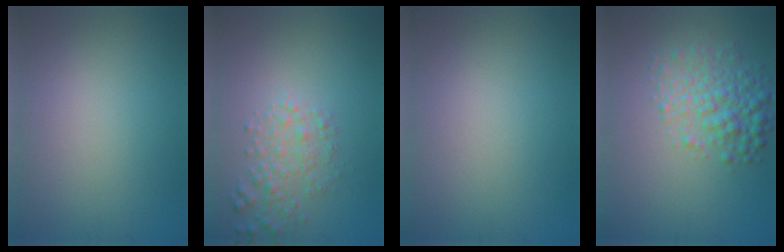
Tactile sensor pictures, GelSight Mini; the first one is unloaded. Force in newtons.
{"total": 2.5, "press": 2.5, "slide": 0.1}
{"total": 0.0}
{"total": 4.2, "press": 4.2, "slide": 0.1}